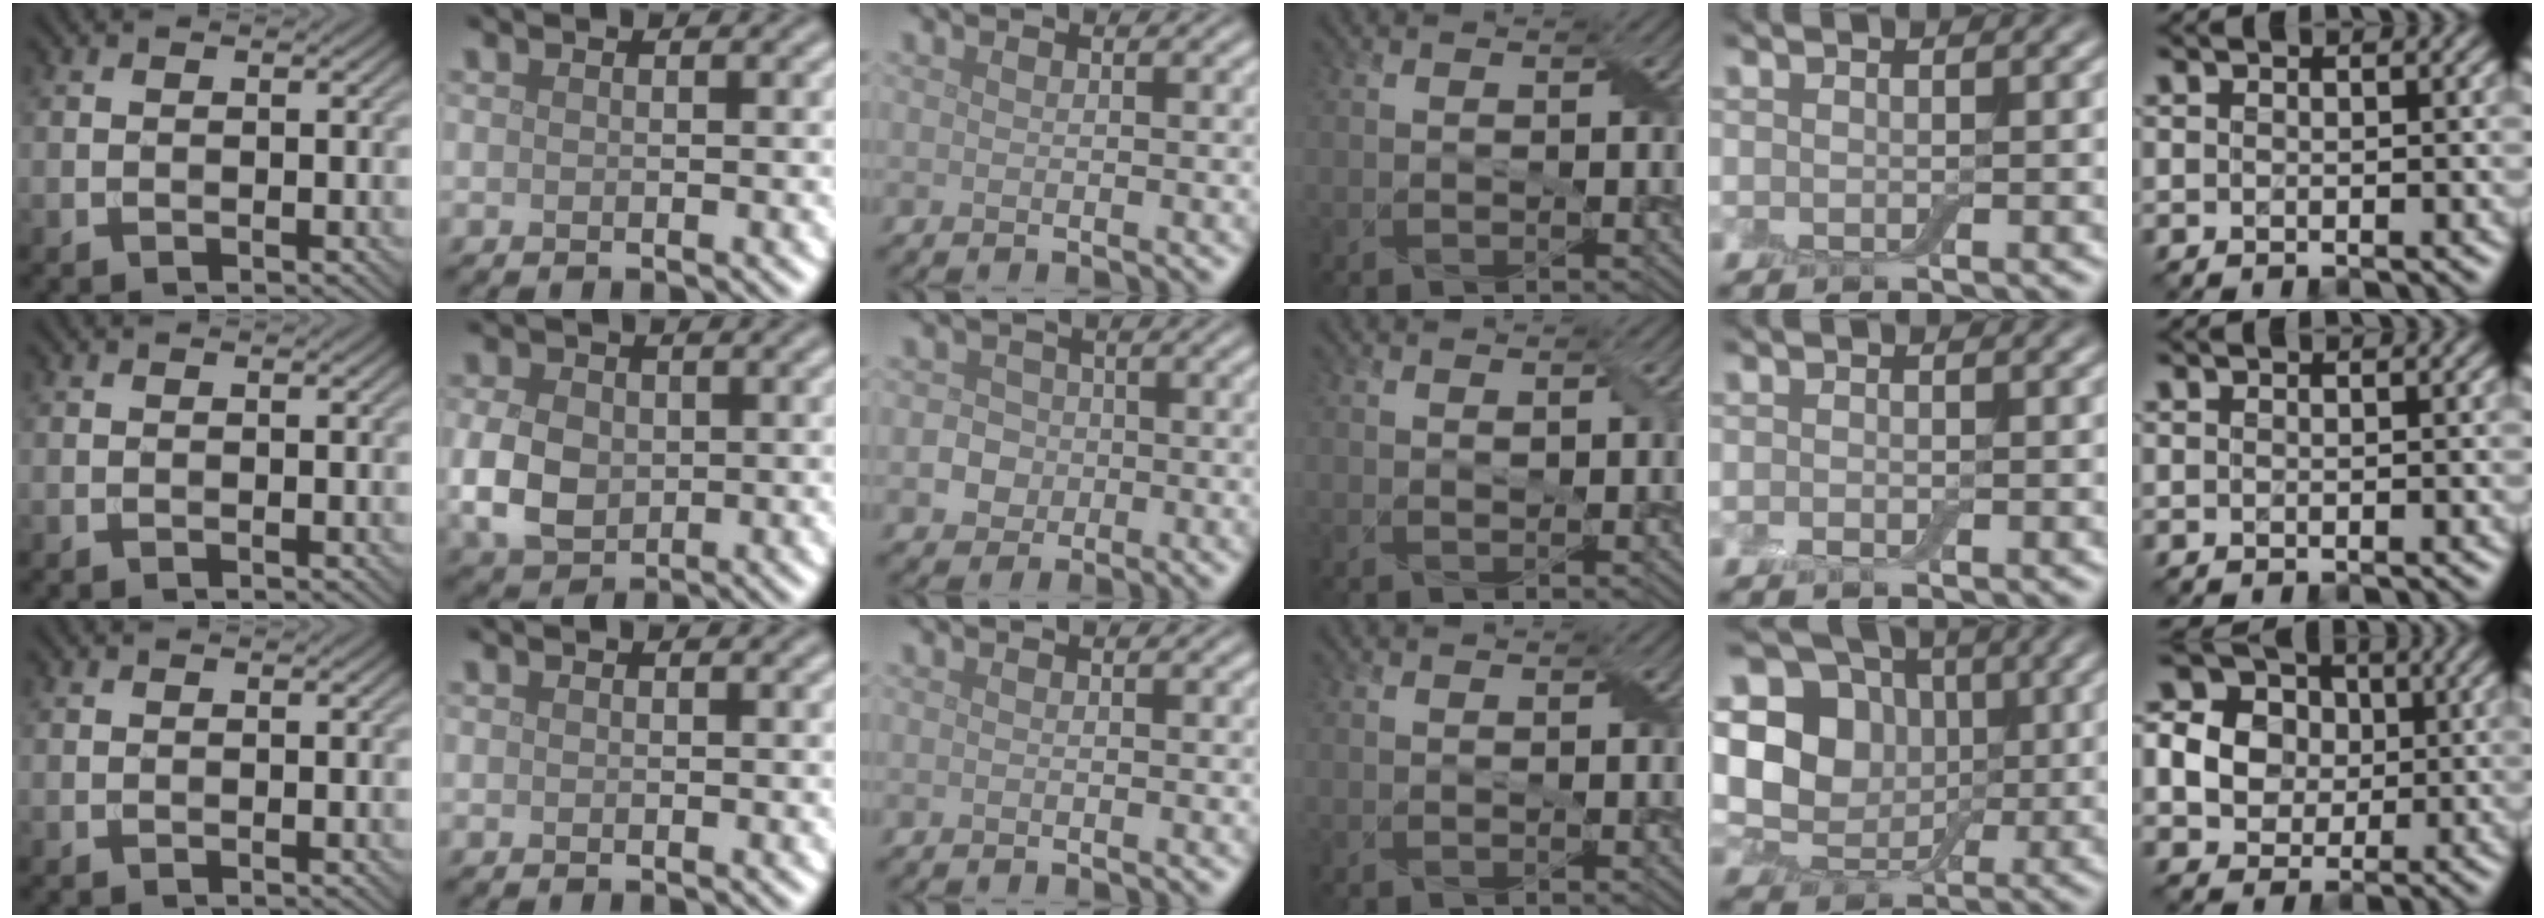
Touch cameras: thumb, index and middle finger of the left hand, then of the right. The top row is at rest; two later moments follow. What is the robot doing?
{"motion": "fold", "object": "aluminum foil"}